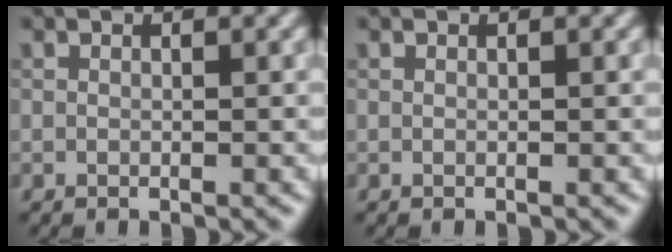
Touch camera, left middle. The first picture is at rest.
{"total": 0.0}